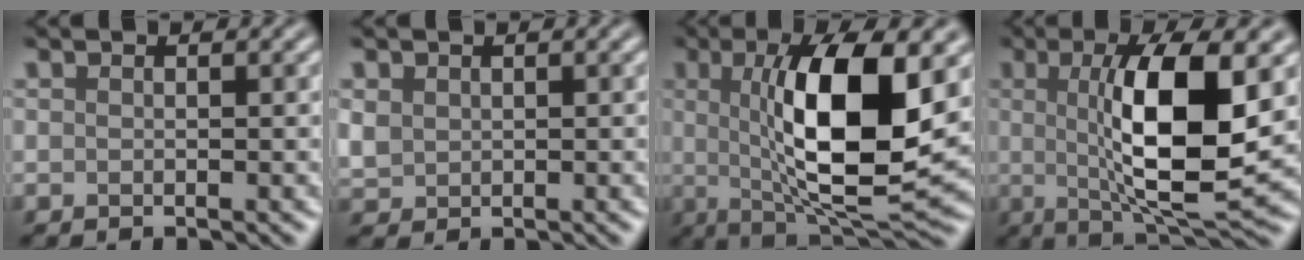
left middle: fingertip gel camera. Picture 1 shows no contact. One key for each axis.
{"total": 1.5, "fx": 0.6, "fy": 1.4, "fz": 0.4, "tx": -0.013, "ty": 0.000, "tz": 0.015}
{"total": 11.9, "fx": 1.2, "fy": 3.6, "fz": 11.3, "tx": -0.174, "ty": -0.005, "tz": 0.025}
{"total": 10.3, "fx": 0.8, "fy": 2.8, "fz": 9.9, "tx": -0.155, "ty": -0.009, "tz": 0.019}